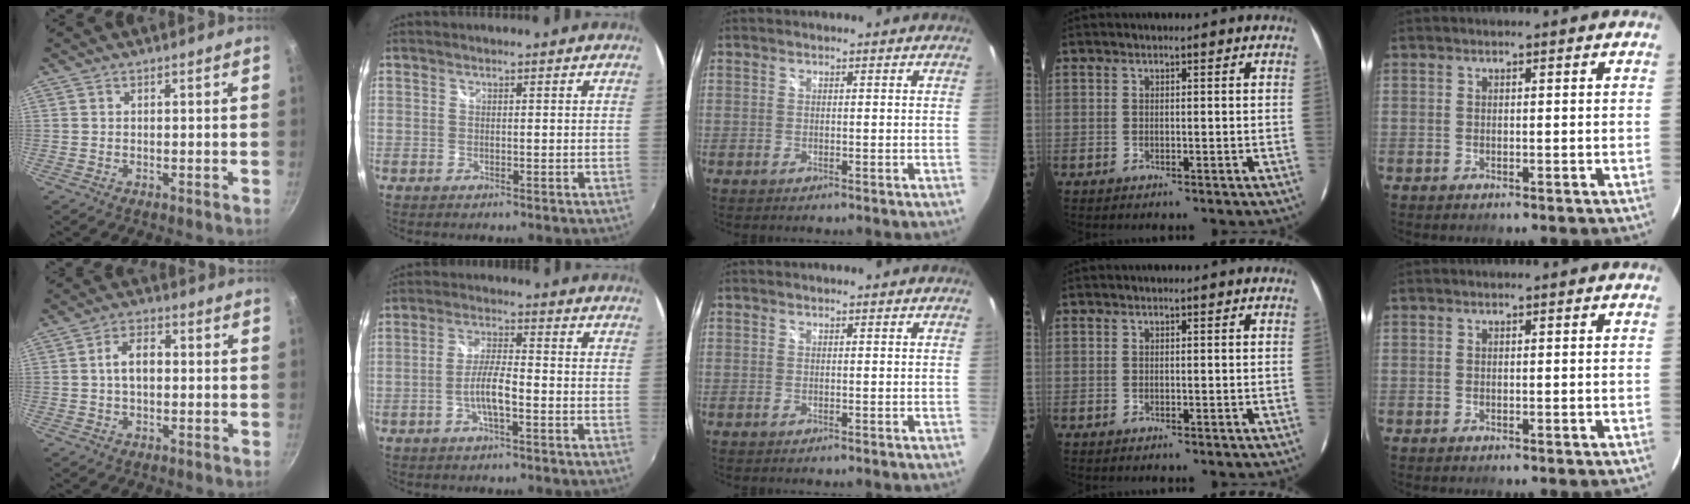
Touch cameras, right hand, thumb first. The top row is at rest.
{"thumb": {"total": 5.7, "force": [0.2, 3.5, 4.5], "torque": [-0.065, 0.017, -0.002]}, "index": {"total": 5.6, "force": [-2.3, 1.0, 5.0], "torque": [-0.100, 0.004, -0.042]}}